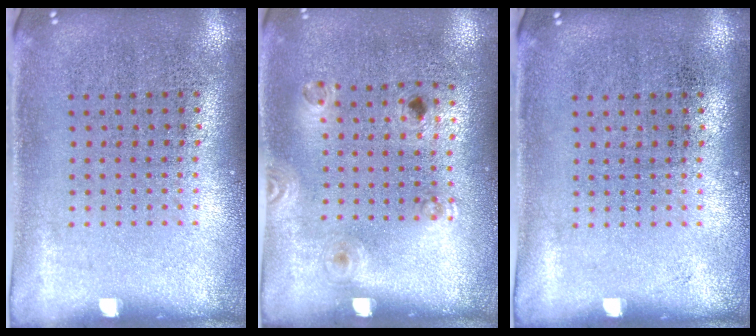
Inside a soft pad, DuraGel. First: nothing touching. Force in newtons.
{"total": 1.3, "press": 0.9, "slide": 1.0}
{"total": 0.0}